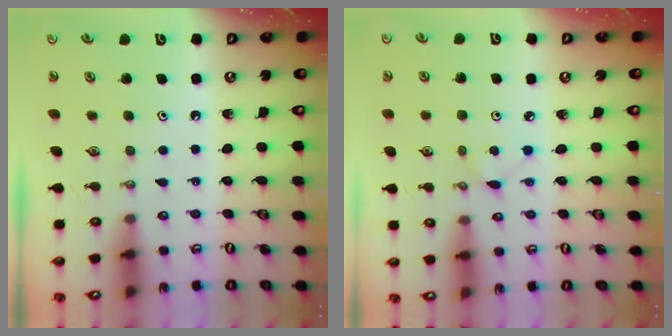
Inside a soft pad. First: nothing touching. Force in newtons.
{"total": 2.9, "press": 2.8, "slide": 0.4}